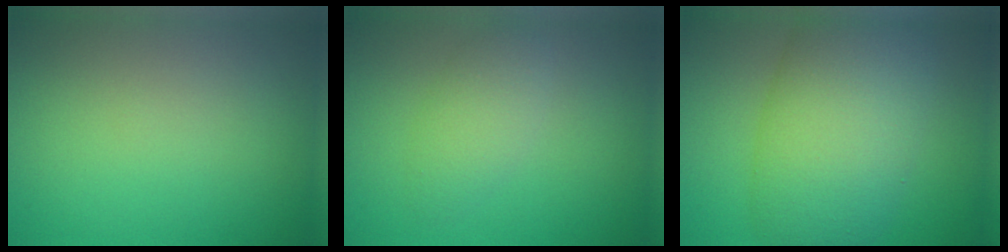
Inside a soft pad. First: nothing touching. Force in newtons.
{"total": 2.7, "press": 2.7, "slide": 0.2}
{"total": 10.8, "press": 10.8, "slide": 0.2}